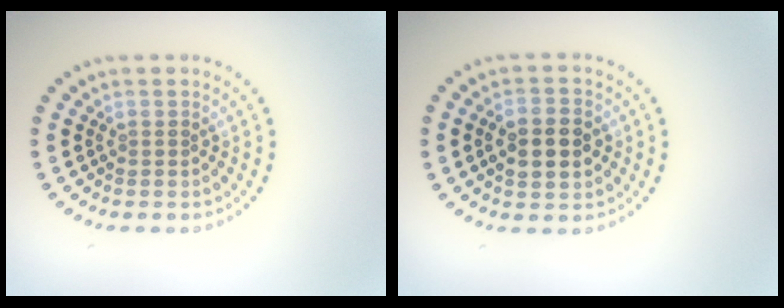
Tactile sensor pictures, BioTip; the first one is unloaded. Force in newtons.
{"total": 4.7, "press": 4.7, "slide": 0.2}